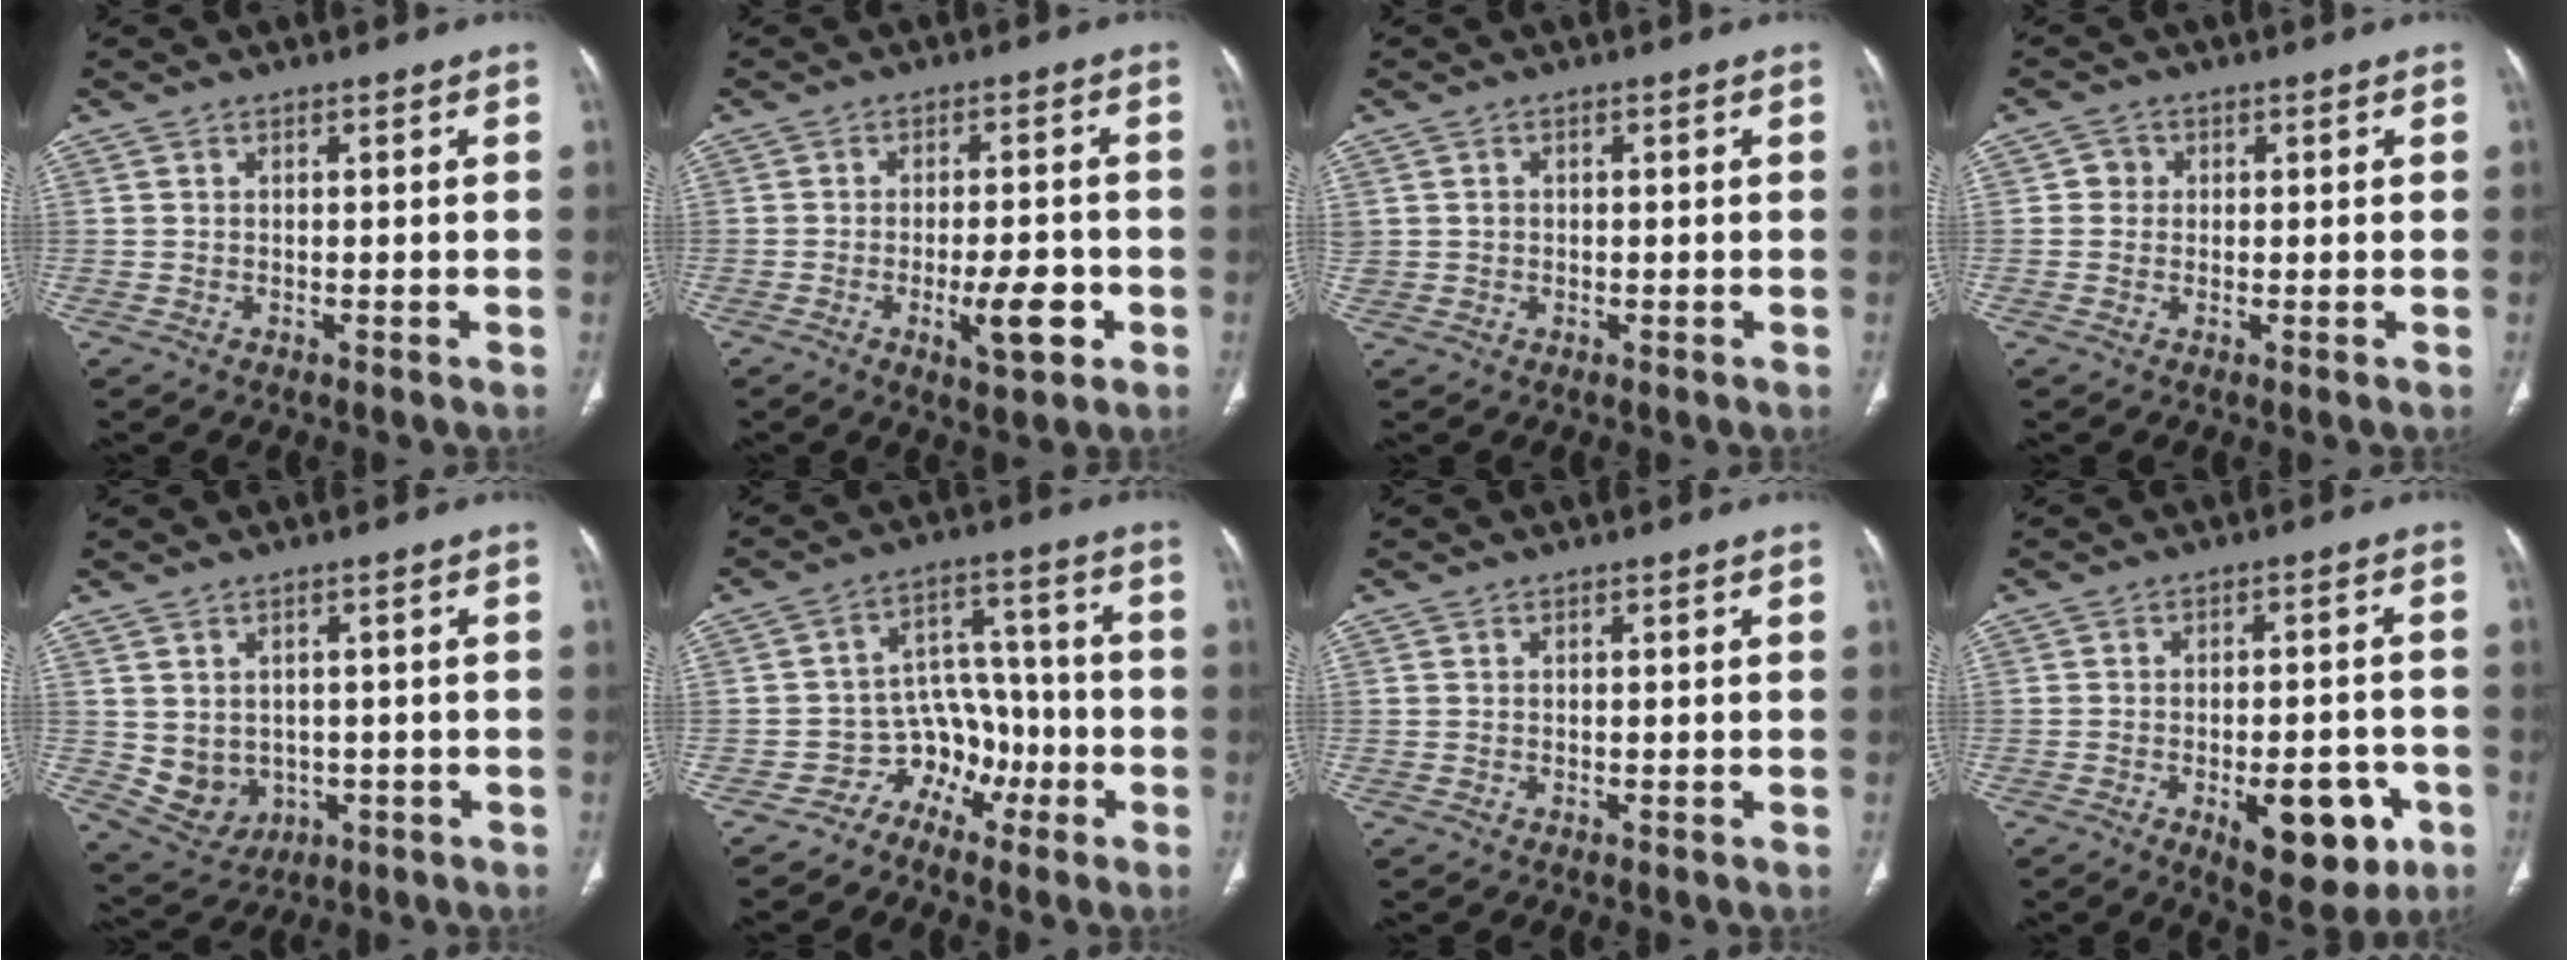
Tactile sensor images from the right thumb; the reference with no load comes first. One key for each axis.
{"total": 7.6, "fx": -2.6, "fy": 2.7, "fz": 6.6, "tx": -0.091, "ty": 0.004, "tz": -0.038}
{"total": 1.4, "fx": 0.3, "fy": 1.2, "fz": 0.5, "tx": -0.005, "ty": 0.003, "tz": 0.009}
{"total": 2.2, "fx": 0.2, "fy": 2.1, "fz": 0.5, "tx": 0.006, "ty": 0.004, "tz": -0.001}
{"total": 7.2, "fx": -0.7, "fy": 6.2, "fz": 3.5, "tx": -0.044, "ty": 0.005, "tz": 0.014}
{"total": 7.7, "fx": -4.5, "fy": 6.1, "fz": 1.7, "tx": 0.032, "ty": 0.076, "tz": -0.082}
{"total": 0.0}
{"total": 12.3, "fx": -4.9, "fy": 5.7, "fz": 9.7, "tx": -0.099, "ty": 0.017, "tz": -0.058}